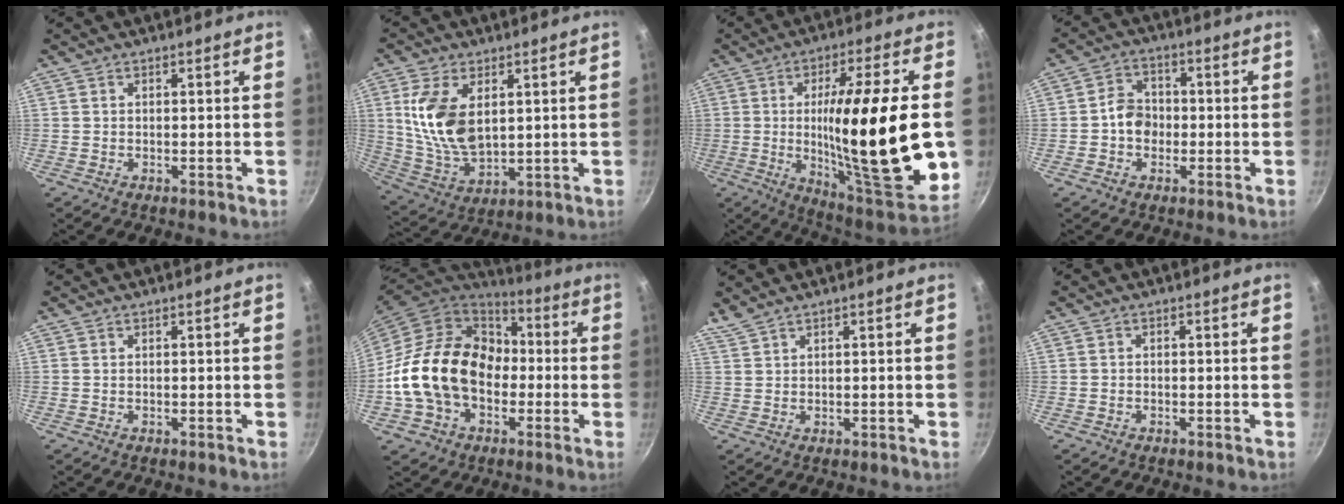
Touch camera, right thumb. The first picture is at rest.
{"total": 13.8, "force": [3.3, 8.0, 10.7], "torque": [-0.200, -0.025, 0.075]}
{"total": 28.7, "force": [-1.2, 6.2, 28.0], "torque": [-0.430, -0.017, -0.012]}
{"total": 6.0, "force": [-0.9, 5.0, 3.2], "torque": [-0.022, 0.018, -0.025]}
{"total": 0.0}
{"total": 21.4, "force": [-2.2, 16.1, 13.9], "torque": [-0.228, 0.051, -0.039]}
{"total": 1.9, "force": [1.6, 0.2, 1.1], "torque": [-0.027, 0.001, 0.039]}
{"total": 0.5, "force": [-0.3, 0.3, 0.3], "torque": [-0.006, 0.004, -0.006]}